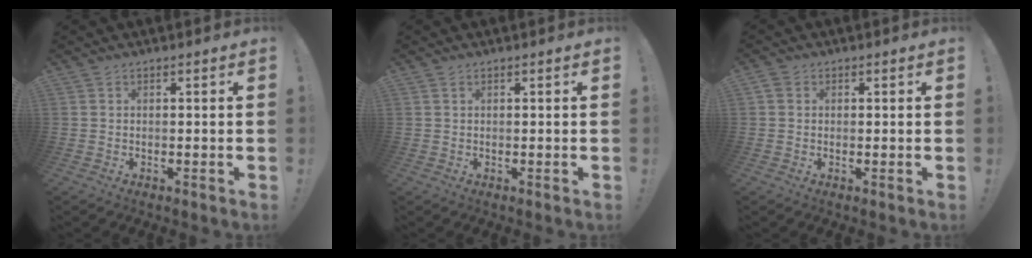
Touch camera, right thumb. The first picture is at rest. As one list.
[{"total": 0.0}, {"total": 1.8, "force": [0.7, 1.5, 0.8], "torque": [-0.019, 0.005, 0.014]}]